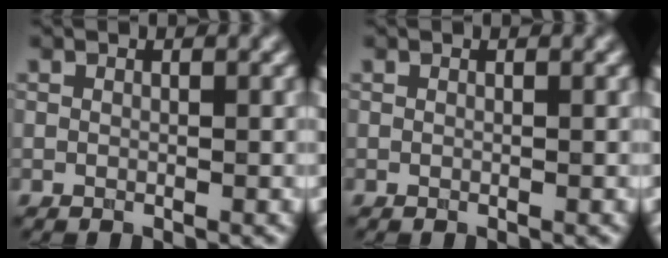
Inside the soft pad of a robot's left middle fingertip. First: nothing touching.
{"total": 0.0}